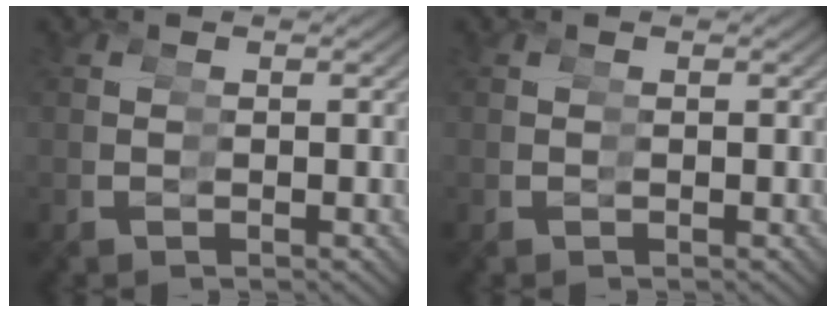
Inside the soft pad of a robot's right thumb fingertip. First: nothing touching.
{"total": 0.0}